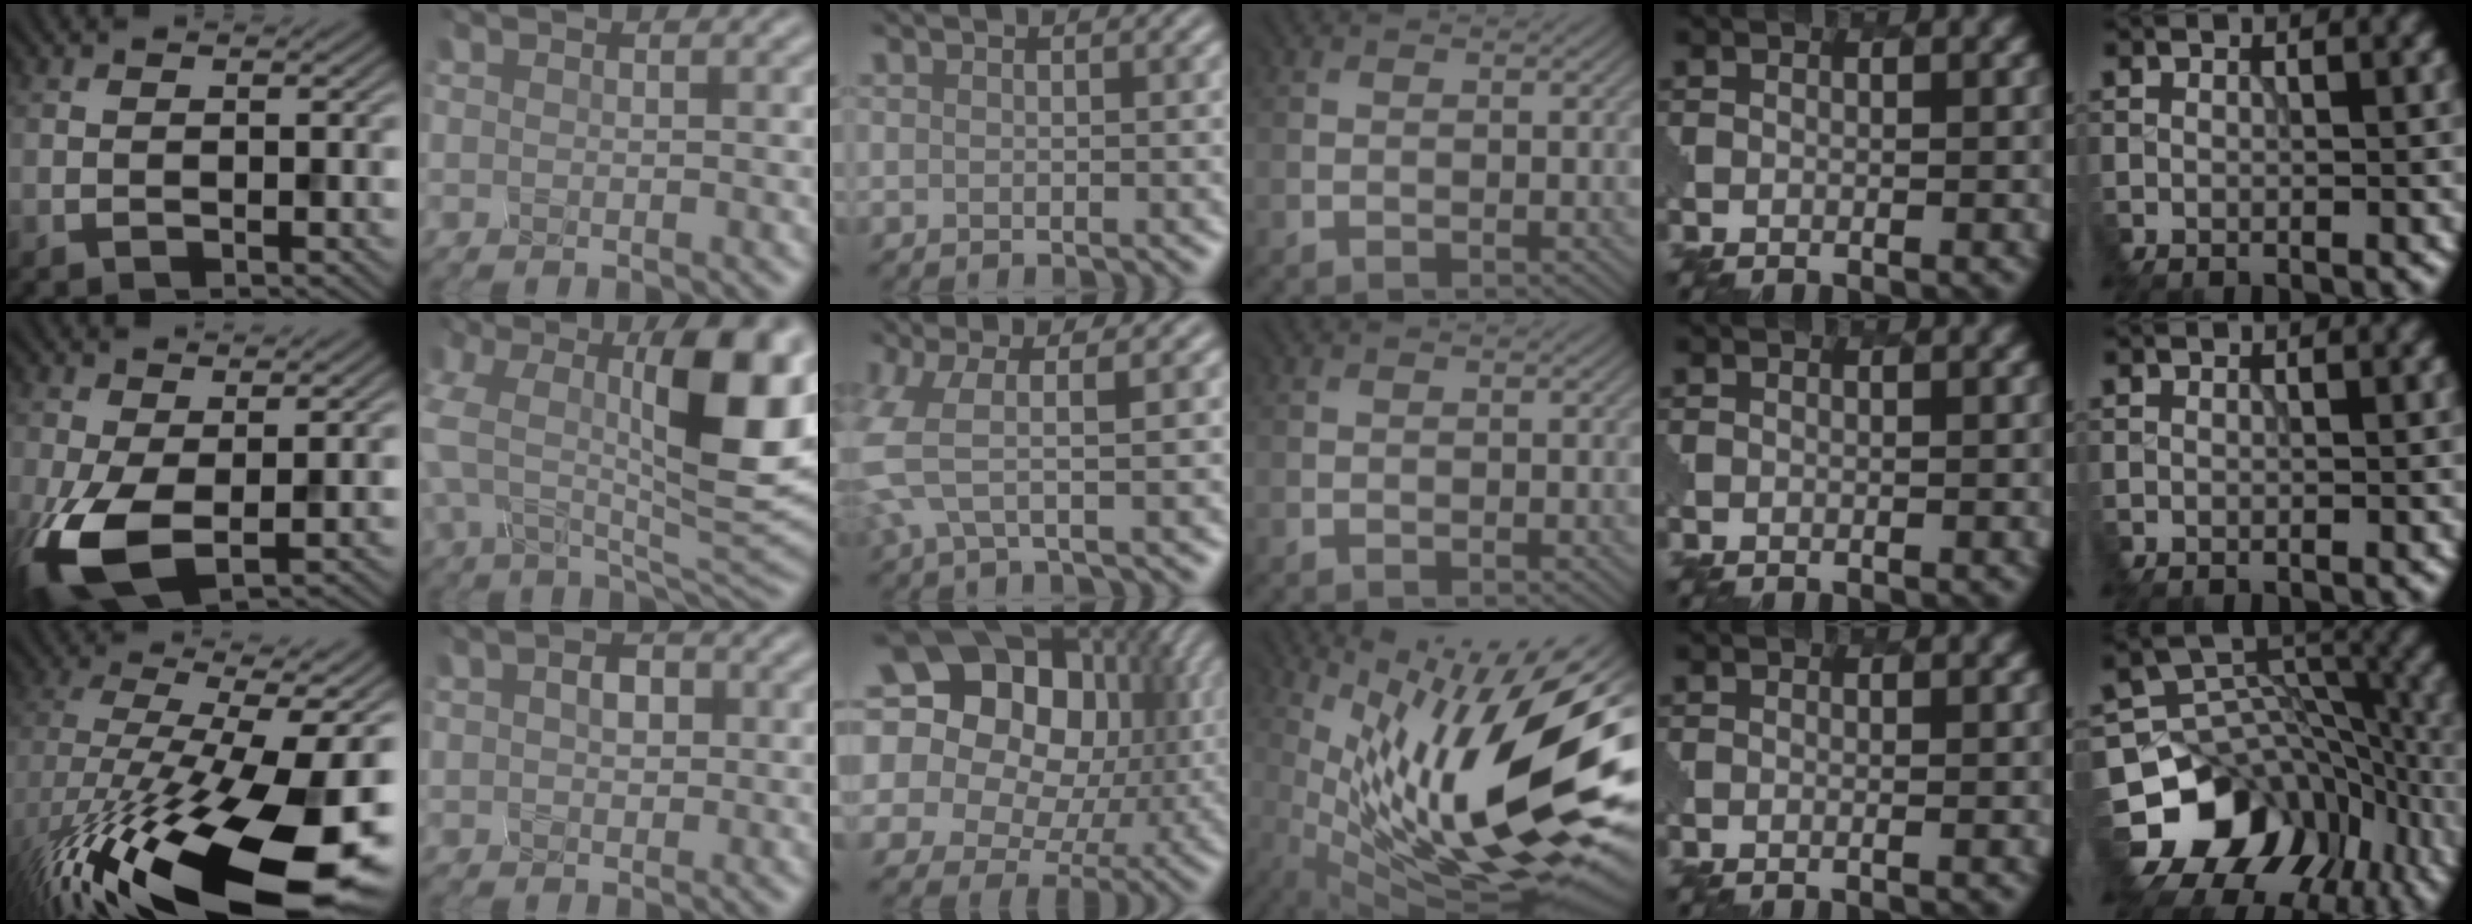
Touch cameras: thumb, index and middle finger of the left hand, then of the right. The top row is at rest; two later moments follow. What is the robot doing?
{"motion": "disassemble", "object": "battery cover"}